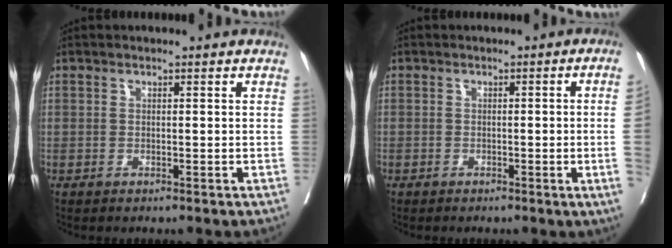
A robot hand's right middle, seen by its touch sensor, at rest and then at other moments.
{"total": 4.6, "force": [-0.7, -1.6, 4.2], "torque": [-0.044, -0.009, -0.008]}